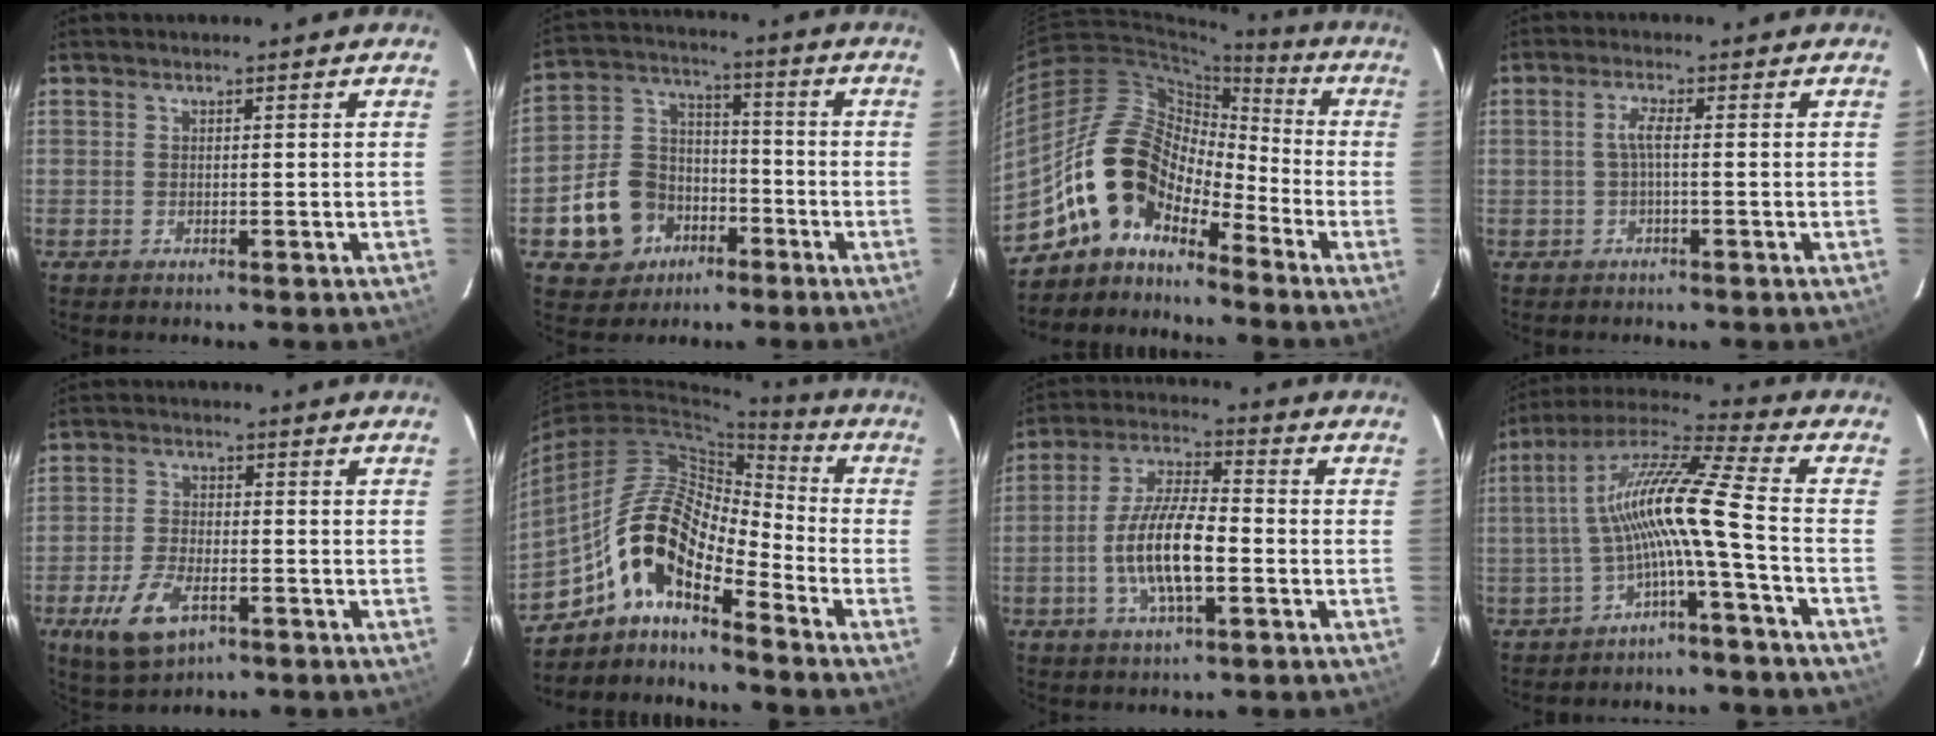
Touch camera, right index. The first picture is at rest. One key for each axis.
{"total": 12.4, "fx": -5.7, "fy": 10.2, "fz": 4.2, "tx": -0.111, "ty": 0.040, "tz": -0.079}
{"total": 12.0, "fx": -8.6, "fy": 6.2, "fz": 5.4, "tx": -0.090, "ty": 0.028, "tz": -0.176}
{"total": 2.3, "fx": -0.4, "fy": 0.1, "fz": 2.2, "tx": -0.047, "ty": 0.004, "tz": -0.008}
{"total": 9.3, "fx": -4.4, "fy": 4.8, "fz": 6.7, "tx": -0.151, "ty": -0.009, "tz": -0.076}
{"total": 12.8, "fx": -8.2, "fy": 4.2, "fz": 8.9, "tx": -0.164, "ty": 0.021, "tz": -0.170}
{"total": 11.9, "fx": -3.1, "fy": 3.8, "fz": 10.9, "tx": -0.220, "ty": 0.000, "tz": -0.059}
{"total": 12.4, "fx": -3.3, "fy": -0.9, "fz": 11.9, "tx": -0.226, "ty": 0.013, "tz": -0.065}